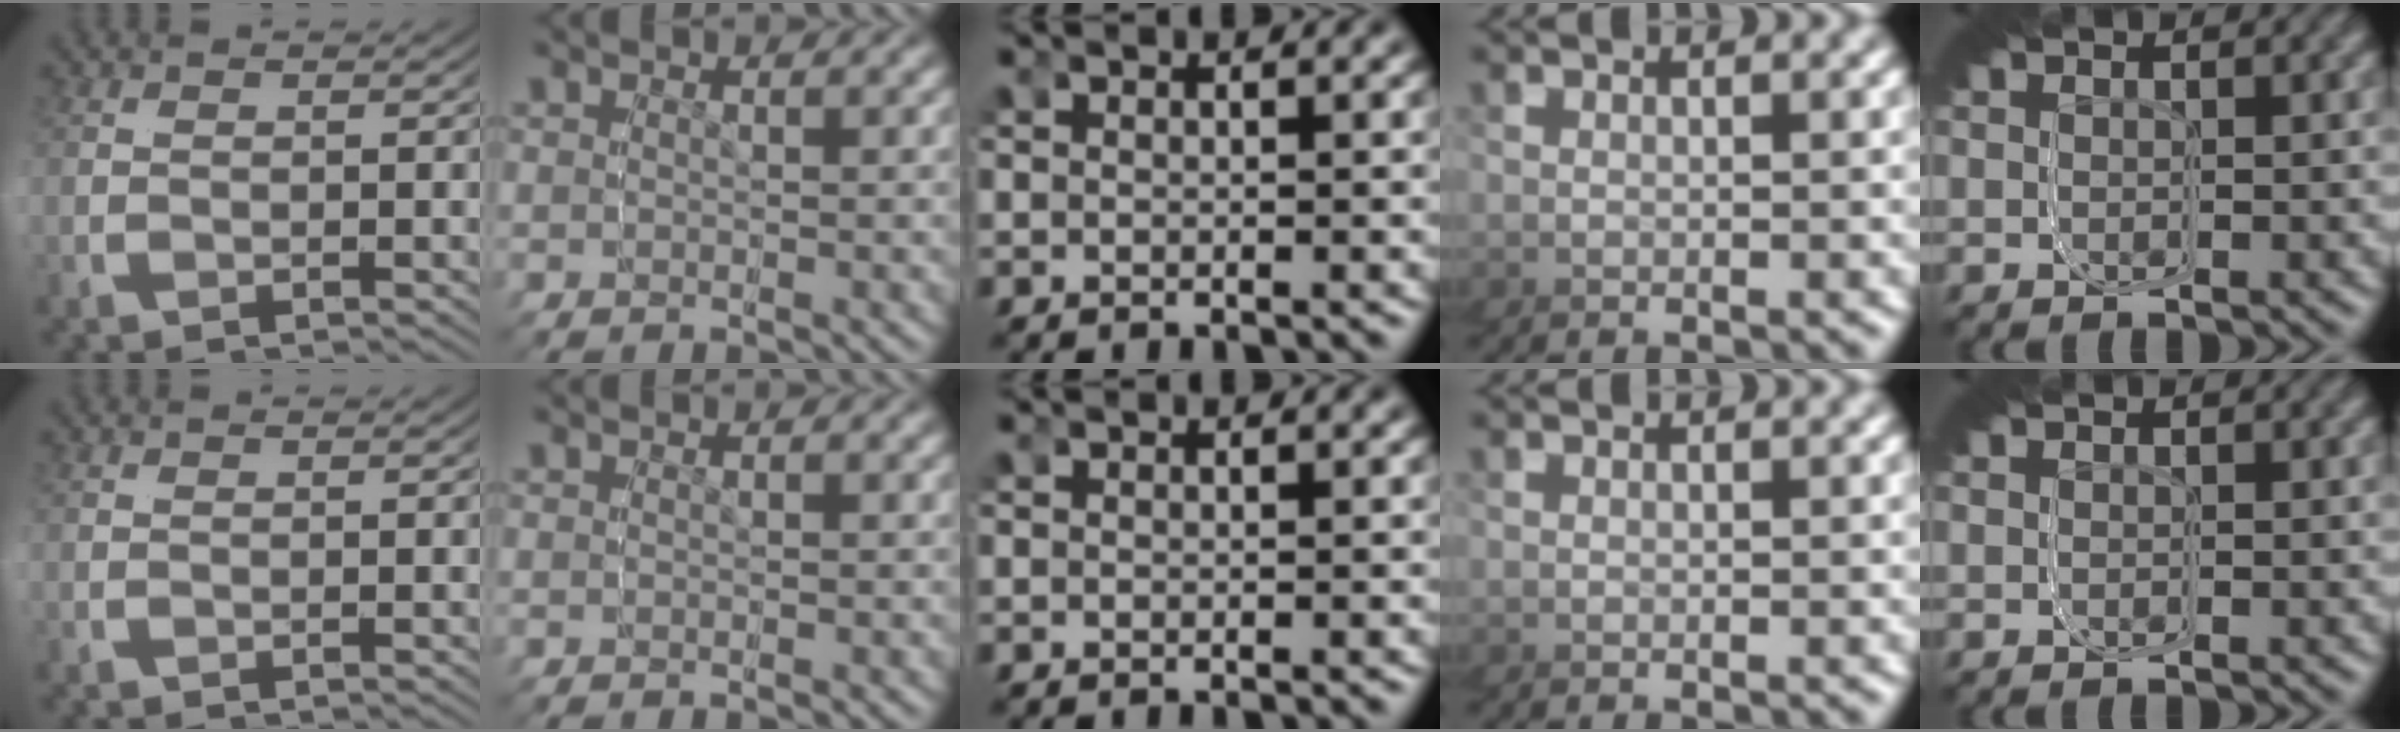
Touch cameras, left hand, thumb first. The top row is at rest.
{}